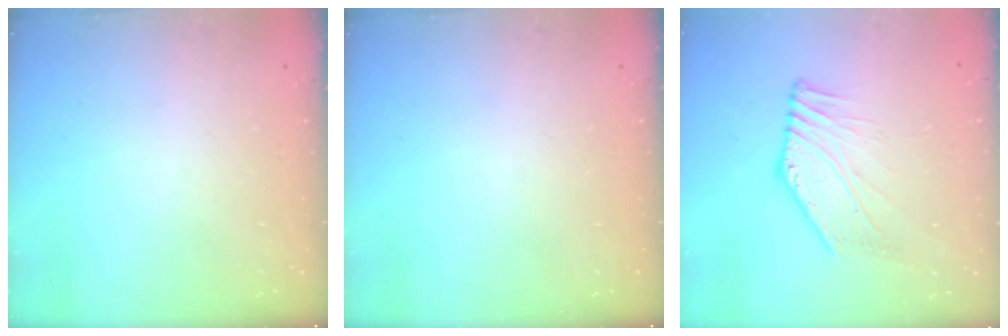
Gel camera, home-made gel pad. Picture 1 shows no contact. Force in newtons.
{"total": 0.0}
{"total": 2.6, "press": 2.5, "slide": 0.9}